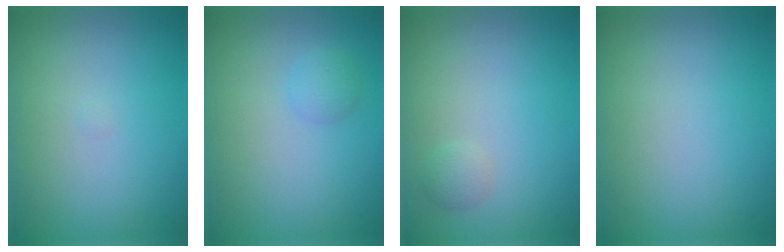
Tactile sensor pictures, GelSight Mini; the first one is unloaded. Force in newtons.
{"total": 1.2, "press": 1.2, "slide": 0.1}
{"total": 1.0, "press": 1.0, "slide": 0.1}
{"total": 0.0}